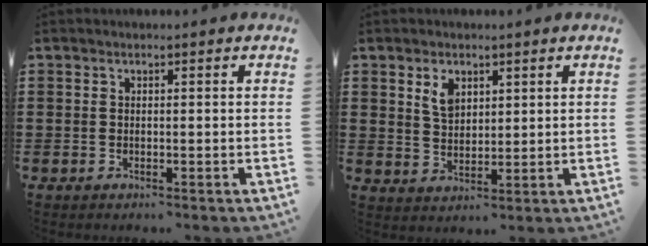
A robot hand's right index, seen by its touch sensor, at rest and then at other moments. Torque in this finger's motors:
{"motor_torque": [0.29, 0.26, 0.30, 0.07]}